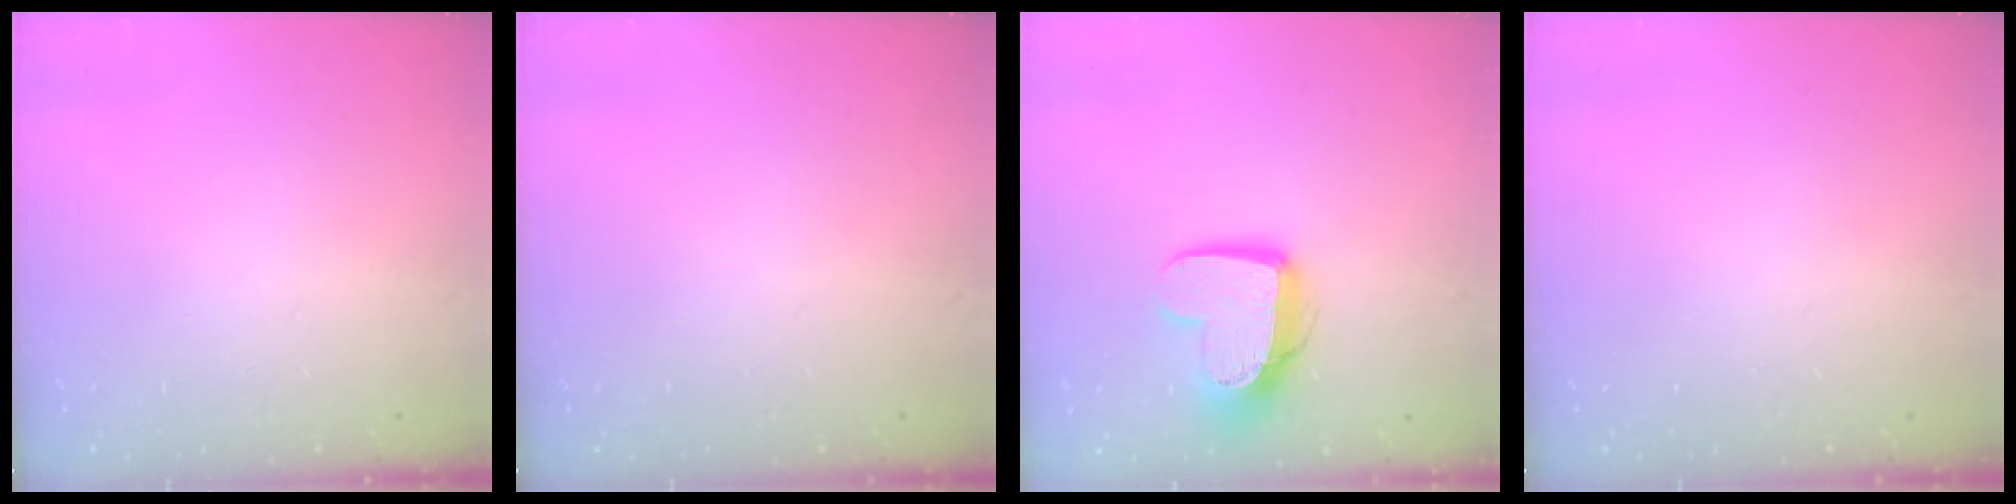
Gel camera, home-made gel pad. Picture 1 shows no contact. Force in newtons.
{"total": 0.0}
{"total": 12.9, "press": 12.8, "slide": 1.1}
{"total": 0.0}